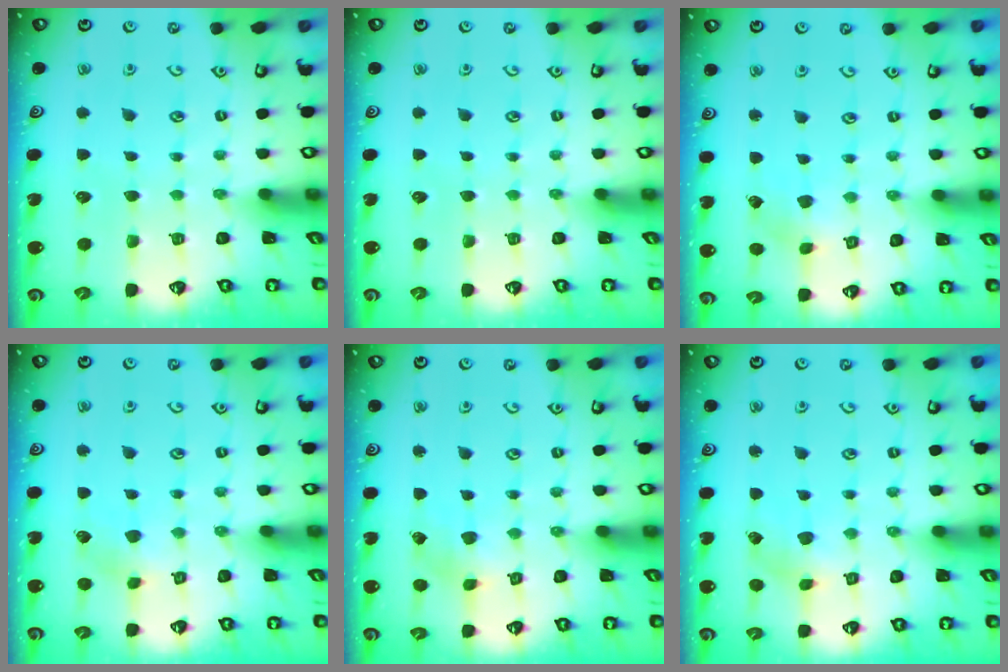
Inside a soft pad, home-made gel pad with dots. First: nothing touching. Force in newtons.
{"total": 0.0}
{"total": 1.8, "press": 1.8, "slide": 0.2}
{"total": 3.6, "press": 3.6, "slide": 0.4}
{"total": 2.9, "press": 2.8, "slide": 0.2}
{"total": 2.7, "press": 2.7, "slide": 0.5}